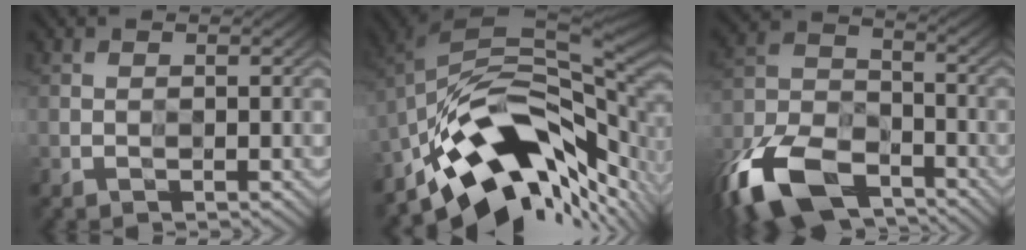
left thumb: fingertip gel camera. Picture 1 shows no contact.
{"total": 13.7, "force": [-7.4, 5.9, 9.8], "torque": [-0.174, 0.009, -0.139]}
{"total": 12.8, "force": [-9.1, 6.3, 6.5], "torque": [-0.160, -0.022, -0.192]}